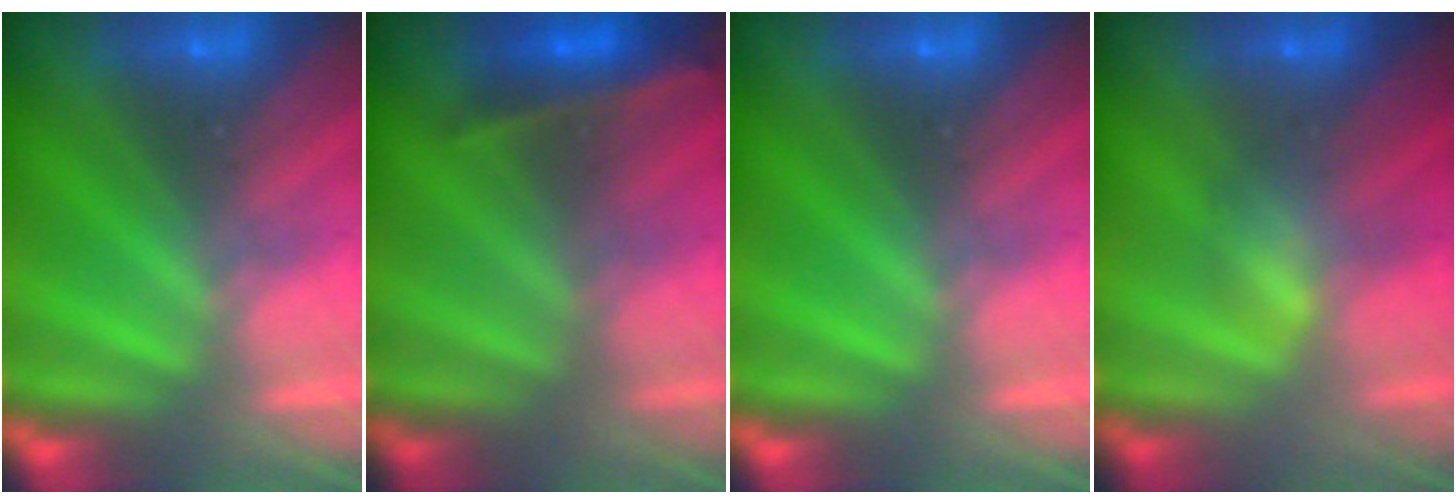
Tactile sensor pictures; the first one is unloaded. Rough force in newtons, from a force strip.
{"total": 2.4}
{"total": 0.0}
{"total": 3.0}